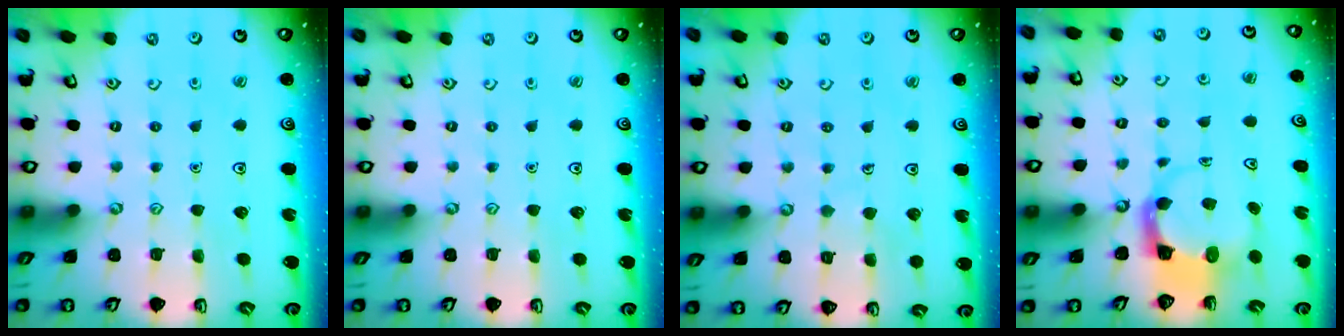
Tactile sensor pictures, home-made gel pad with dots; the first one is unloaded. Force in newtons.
{"total": 0.0}
{"total": 4.0, "press": 4.0, "slide": 0.4}
{"total": 3.6, "press": 3.6, "slide": 0.4}